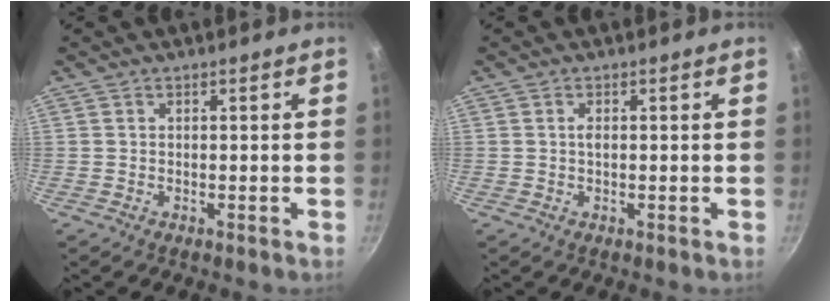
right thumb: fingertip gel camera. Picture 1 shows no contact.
{"total": 1.0, "force": [0.1, 0.5, 0.8], "torque": [-0.015, 0.002, 0.001]}